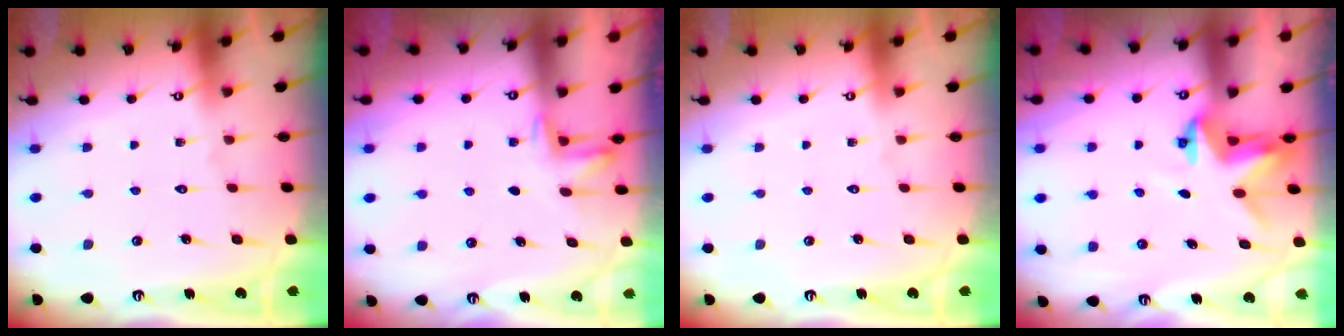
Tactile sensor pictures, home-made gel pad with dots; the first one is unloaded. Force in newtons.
{"total": 2.2, "press": 2.1, "slide": 0.4}
{"total": 0.0}
{"total": 3.2, "press": 3.2, "slide": 0.0}